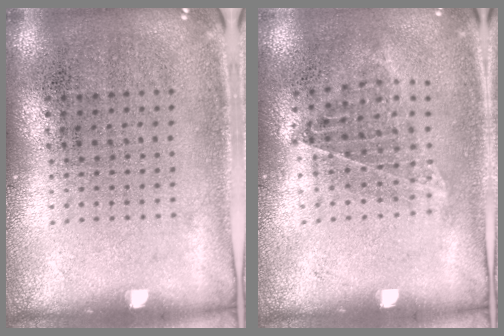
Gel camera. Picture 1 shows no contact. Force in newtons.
{"total": 0.9, "press": 0.8, "slide": 0.4}